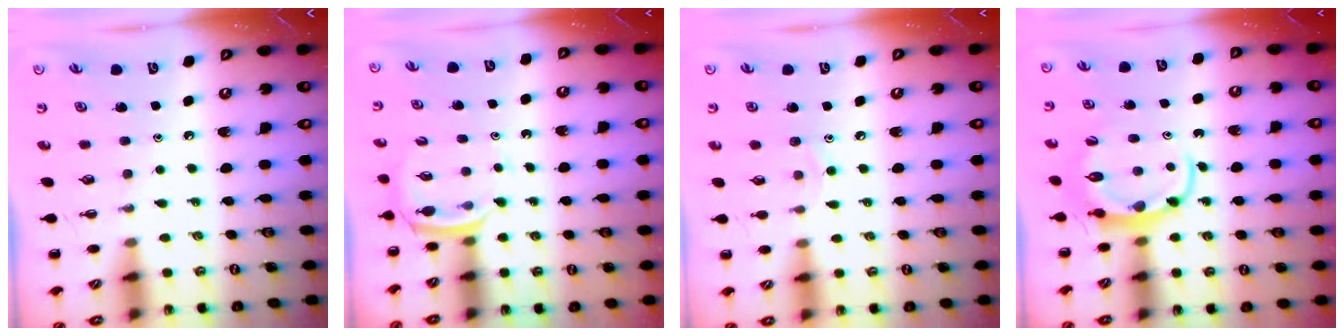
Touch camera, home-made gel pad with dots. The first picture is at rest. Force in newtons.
{"total": 3.6, "press": 3.4, "slide": 1.1}
{"total": 6.2, "press": 5.9, "slide": 2.2}
{"total": 6.4, "press": 6.3, "slide": 0.6}